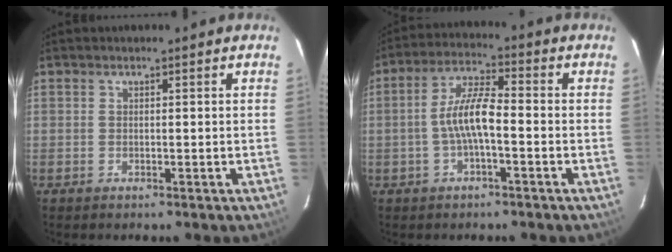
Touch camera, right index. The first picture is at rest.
{"total": 7.3, "force": [-1.8, 1.7, 6.9], "torque": [-0.144, 0.013, -0.033]}